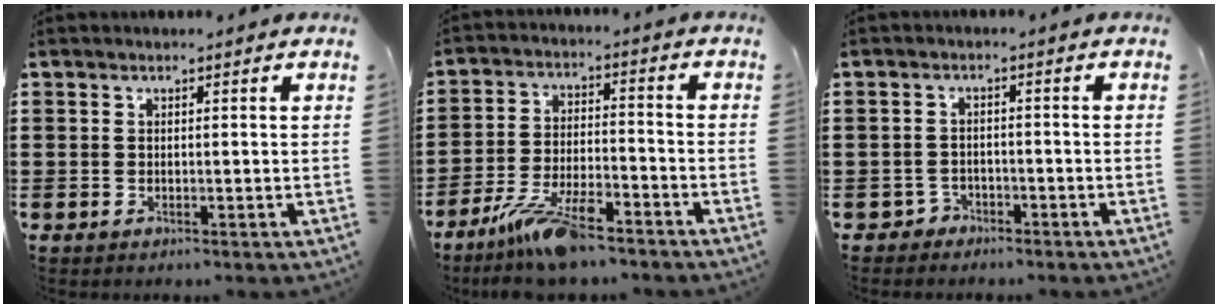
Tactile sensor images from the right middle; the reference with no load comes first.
{"total": 9.5, "force": [-7.1, 2.2, 5.8], "torque": [-0.123, 0.003, -0.136]}
{"total": 2.1, "force": [-1.9, 0.9, 0.0], "torque": [-0.010, -0.001, -0.041]}